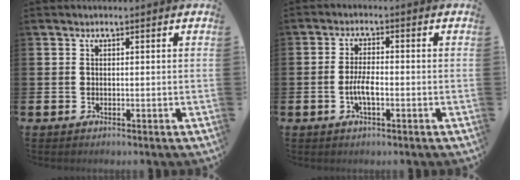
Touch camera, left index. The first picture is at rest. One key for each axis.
{"total": 3.3, "fx": -0.9, "fy": 1.1, "fz": 3.0, "tx": -0.057, "ty": -0.001, "tz": -0.021}